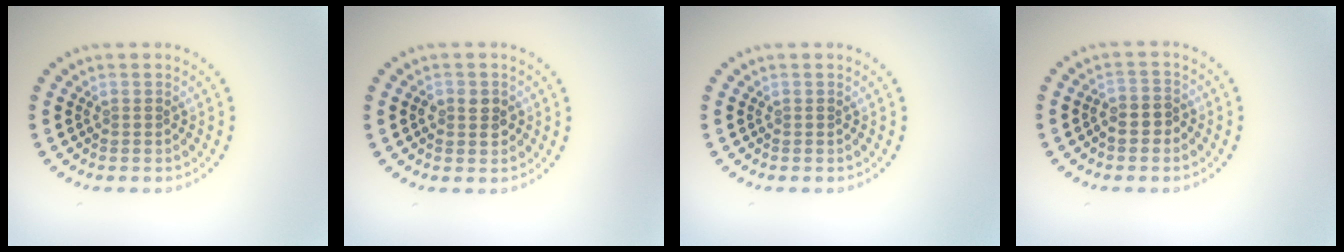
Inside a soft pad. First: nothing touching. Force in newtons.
{"total": 1.9, "press": 1.9, "slide": 0.2}
{"total": 0.0}
{"total": 1.5, "press": 1.3, "slide": 0.6}